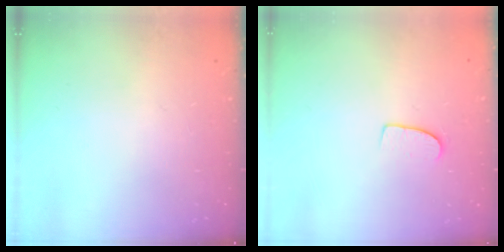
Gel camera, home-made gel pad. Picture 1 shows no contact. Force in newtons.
{"total": 7.0, "press": 7.0, "slide": 0.4}